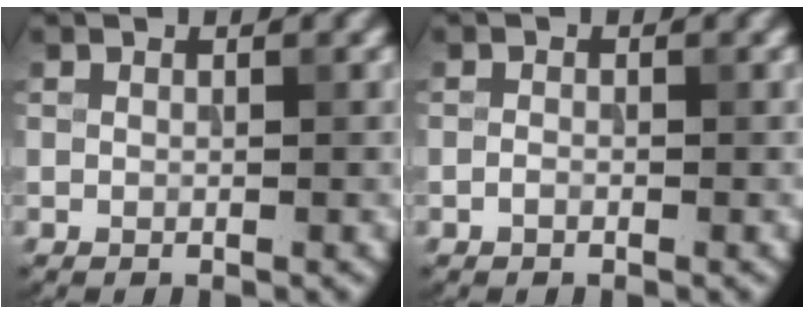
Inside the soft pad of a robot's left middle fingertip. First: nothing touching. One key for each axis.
{"total": 0.5, "fx": -0.3, "fy": 0.3, "fz": 0.3, "tx": -0.005, "ty": 0.000, "tz": -0.008}